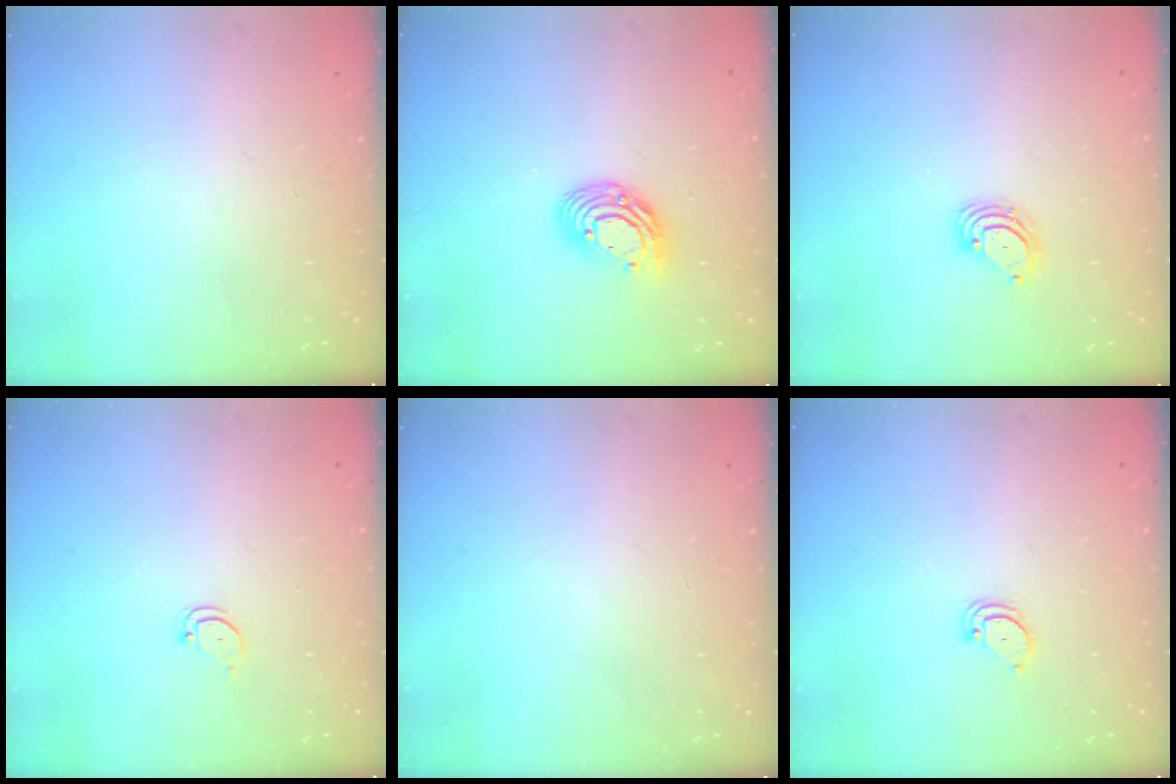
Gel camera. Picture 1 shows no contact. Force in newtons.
{"total": 10.3, "press": 10.3, "slide": 1.1}
{"total": 3.6, "press": 3.6, "slide": 0.3}
{"total": 2.4, "press": 2.4, "slide": 0.2}
{"total": 0.0}
{"total": 2.7, "press": 2.7, "slide": 0.2}